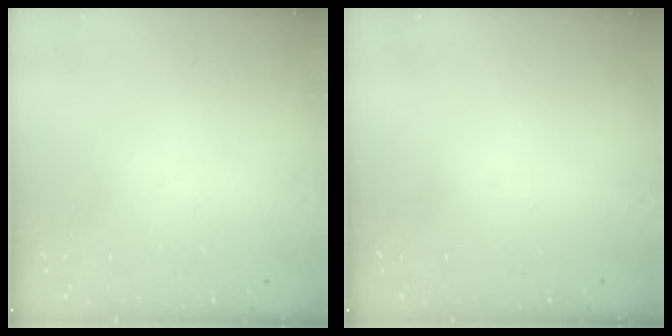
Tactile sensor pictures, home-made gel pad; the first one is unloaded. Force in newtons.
{"total": 0.0}